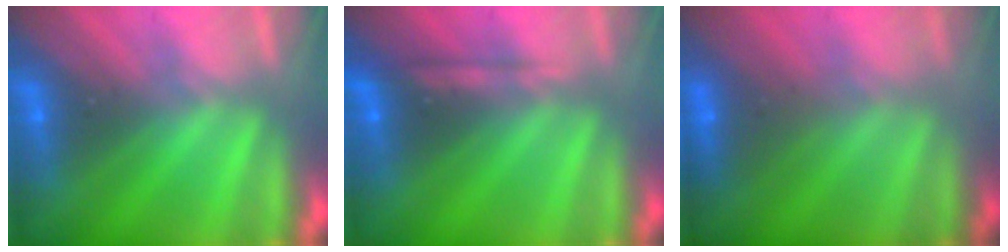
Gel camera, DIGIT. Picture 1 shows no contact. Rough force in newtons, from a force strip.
{"total": 2.1}
{"total": 2.4}